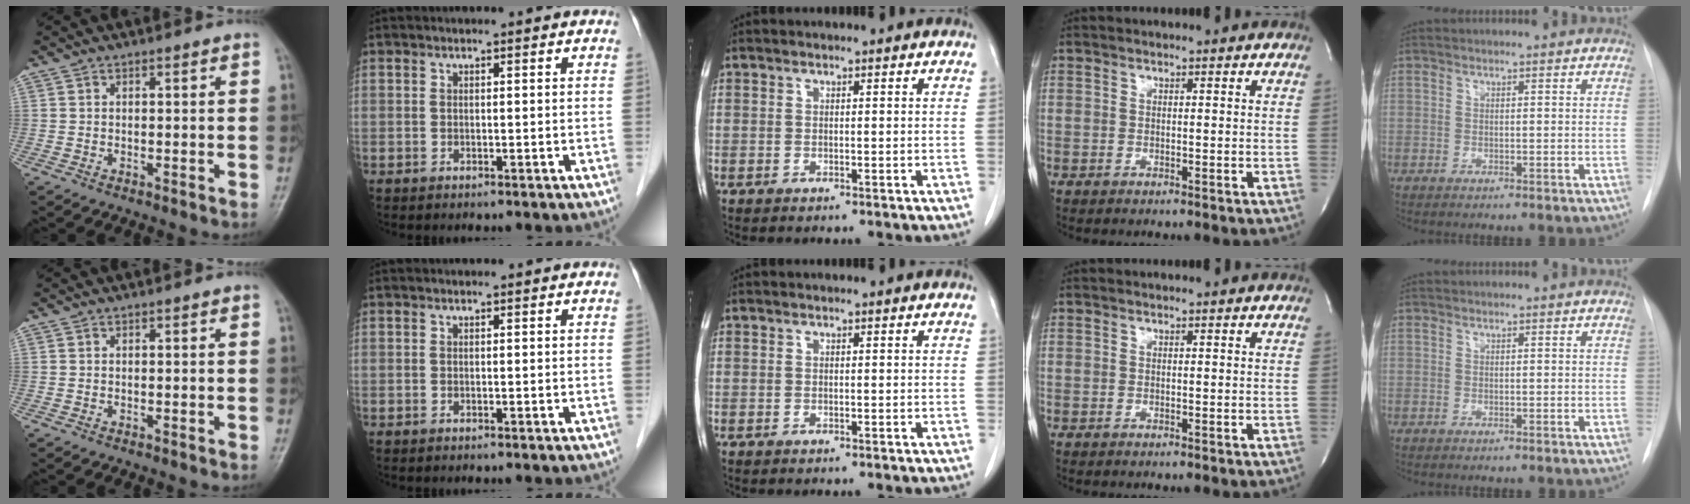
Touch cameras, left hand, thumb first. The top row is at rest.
{}